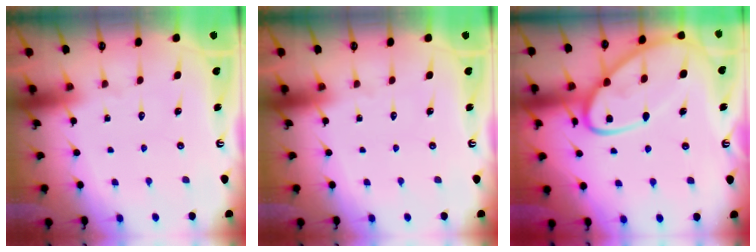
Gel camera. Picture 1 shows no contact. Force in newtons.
{"total": 0.0}
{"total": 15.6, "press": 15.6, "slide": 1.3}